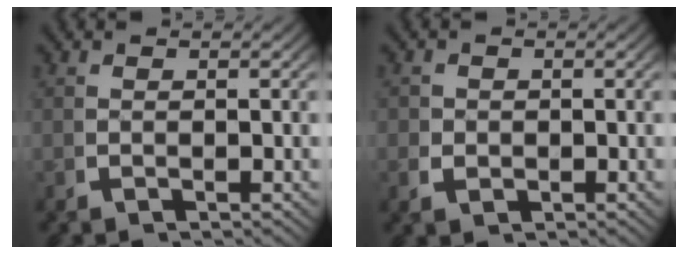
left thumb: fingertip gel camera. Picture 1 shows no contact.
{"total": 1.9, "force": [-0.1, 1.7, 0.8], "torque": [-0.016, -0.006, 0.000]}